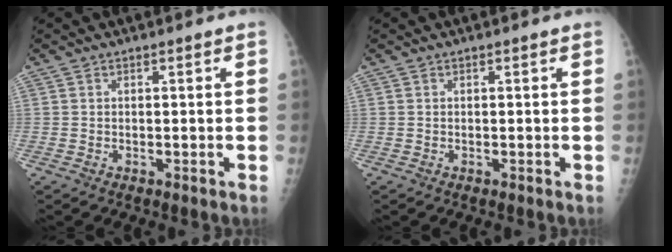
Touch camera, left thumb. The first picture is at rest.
{"total": 0.0}